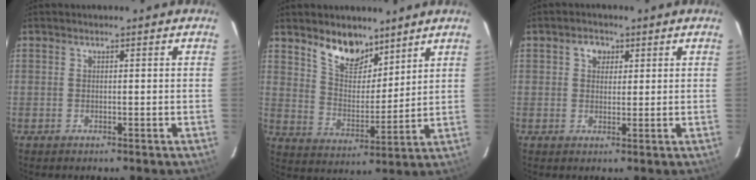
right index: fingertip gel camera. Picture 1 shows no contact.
{"total": 10.1, "force": [7.6, 4.8, 4.6], "torque": [-0.077, -0.003, 0.141]}
{"total": 3.0, "force": [1.2, 2.5, 1.2], "torque": [-0.014, 0.012, 0.020]}